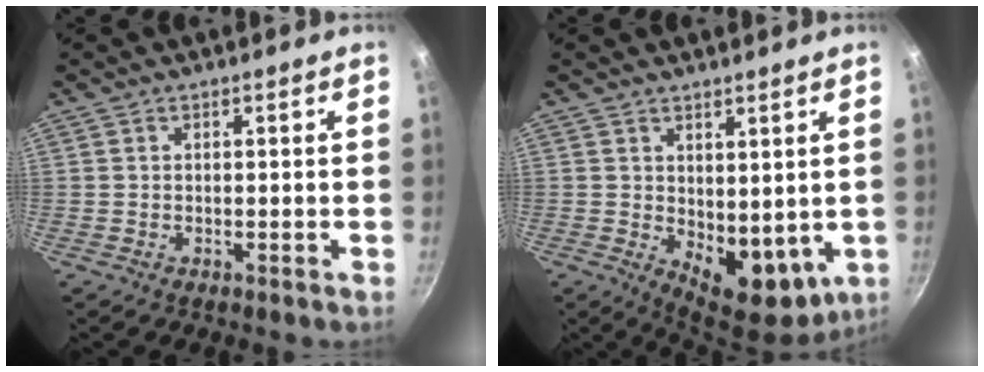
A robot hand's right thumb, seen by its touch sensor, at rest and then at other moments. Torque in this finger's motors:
{"motor_torque": [-0.26, 0.68, 0.38, 0.54, 0.04]}